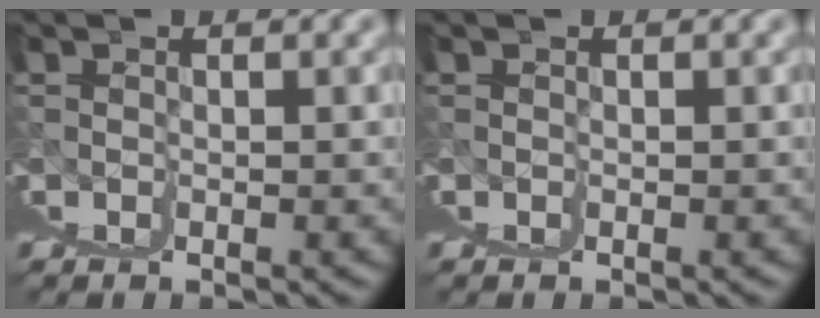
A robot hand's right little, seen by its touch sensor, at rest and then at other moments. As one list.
[{"total": 0.0}]